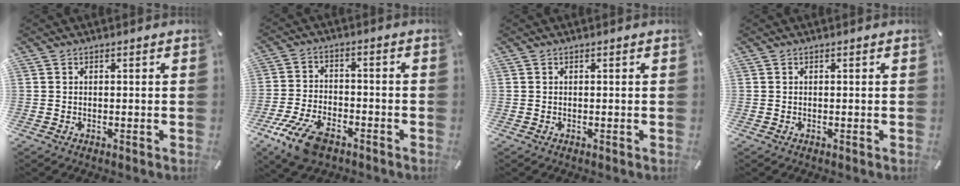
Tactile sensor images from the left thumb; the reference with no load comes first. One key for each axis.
{"total": 10.6, "fx": -6.5, "fy": 5.4, "fz": 6.4, "tx": -0.139, "ty": 0.027, "tz": -0.122}
{"total": 0.0}
{"total": 0.0}